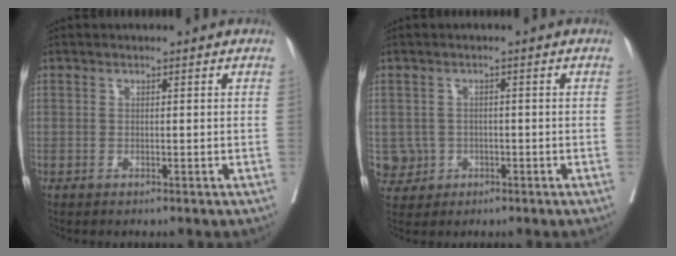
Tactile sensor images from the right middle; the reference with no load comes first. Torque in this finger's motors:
{"motor_torque": [-0.12, 0.00, 0.00, 0.00]}